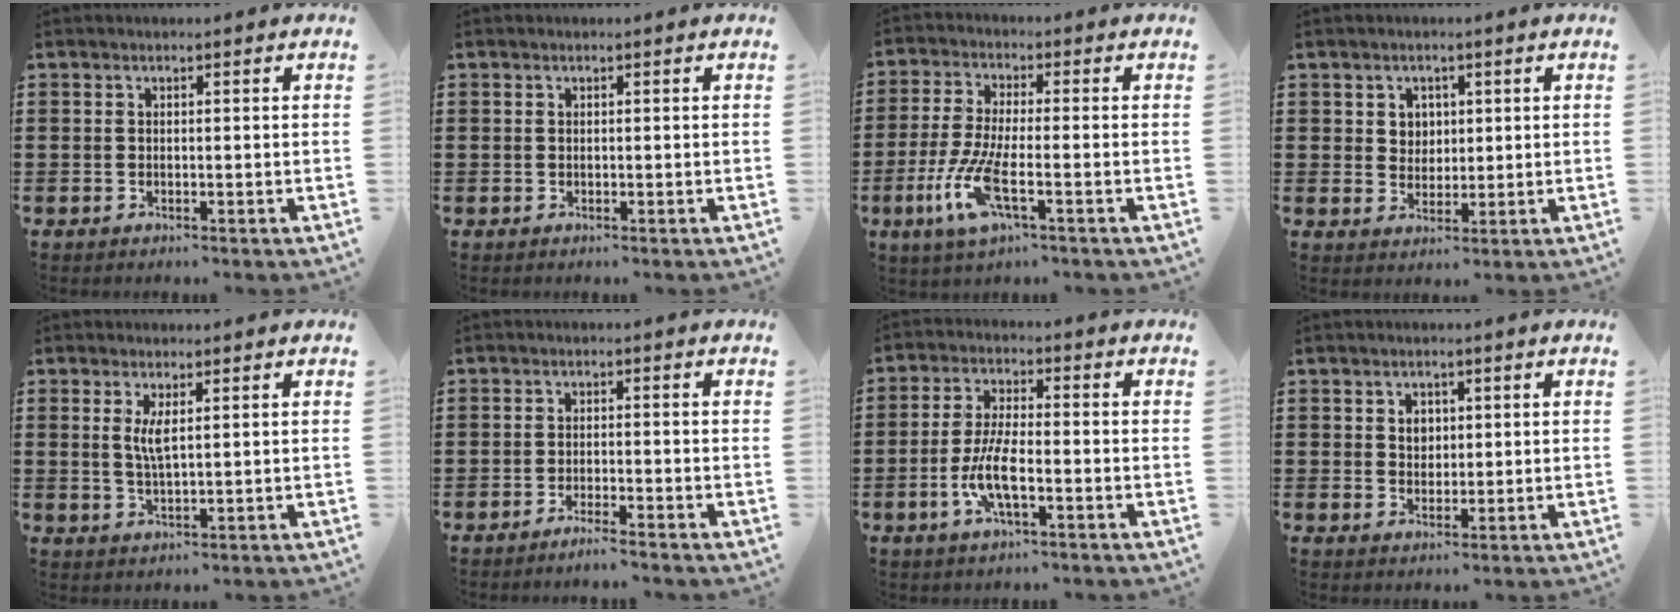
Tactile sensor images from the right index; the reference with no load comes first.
{"total": 0.0}
{"total": 8.1, "force": [-3.5, 1.7, 7.1], "torque": [-0.178, -0.026, -0.069]}
{"total": 3.0, "force": [1.2, 2.6, 0.7], "torque": [-0.025, 0.011, 0.021]}
{"total": 3.2, "force": [1.0, 0.8, 3.0], "torque": [-0.062, 0.003, 0.016]}
{"total": 2.1, "force": [-2.0, -0.4, 0.6], "torque": [-0.010, 0.002, -0.038]}
{"total": 6.8, "force": [-2.4, 2.0, 6.0], "torque": [-0.141, -0.013, -0.051]}
{"total": 2.1, "force": [0.7, 1.7, 1.0], "torque": [-0.026, 0.009, 0.012]}